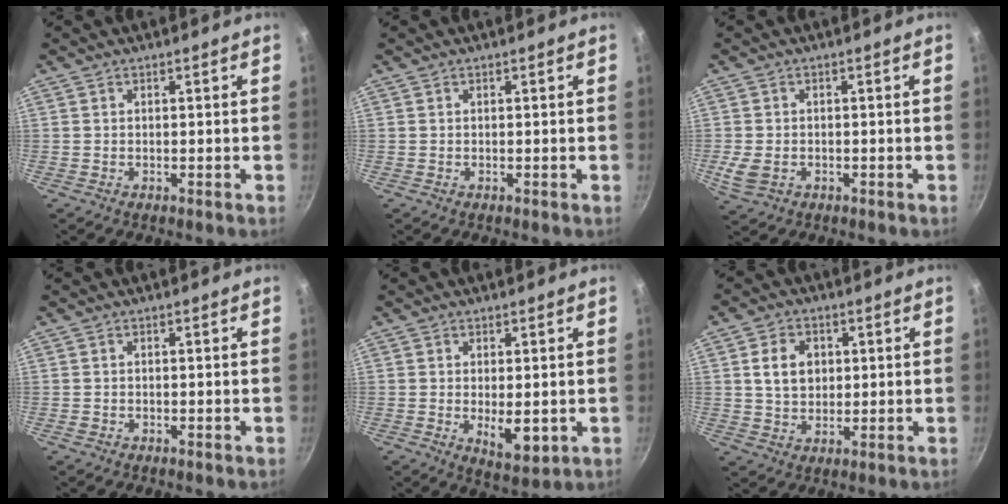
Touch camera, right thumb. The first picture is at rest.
{"total": 0.0}
{"total": 4.3, "force": [-1.2, 3.2, 2.7], "torque": [-0.060, -0.002, -0.018]}
{"total": 0.5, "force": [-0.3, 0.4, 0.1], "torque": [-0.003, 0.004, -0.004]}
{"total": 6.4, "force": [-0.7, 3.0, 5.6], "torque": [-0.076, -0.016, 0.000]}
{"total": 7.3, "force": [1.4, 5.6, 4.4], "torque": [-0.057, 0.002, 0.024]}